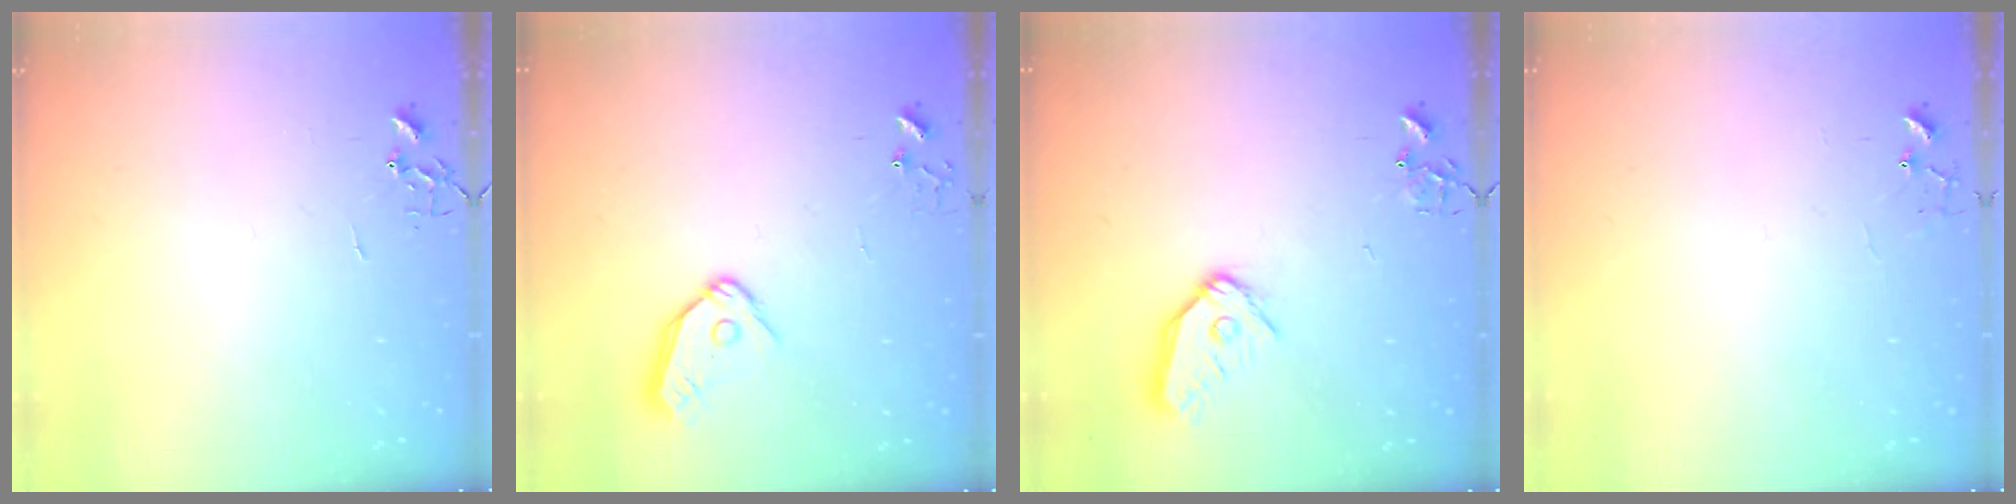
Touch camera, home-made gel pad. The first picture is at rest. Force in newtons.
{"total": 9.4, "press": 9.4, "slide": 0.7}
{"total": 12.5, "press": 12.4, "slide": 1.6}
{"total": 6.1, "press": 6.0, "slide": 0.4}